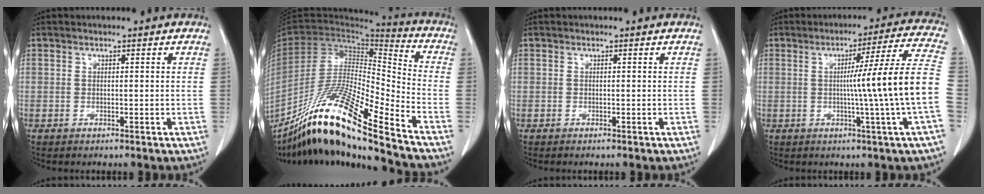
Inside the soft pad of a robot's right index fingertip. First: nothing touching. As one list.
[{"total": 21.6, "force": [-16.2, -0.1, 14.2], "torque": [-0.278, -0.030, -0.303]}, {"total": 0.0}, {"total": 14.3, "force": [-1.5, -3.1, 13.8], "torque": [-0.187, -0.003, -0.024]}]